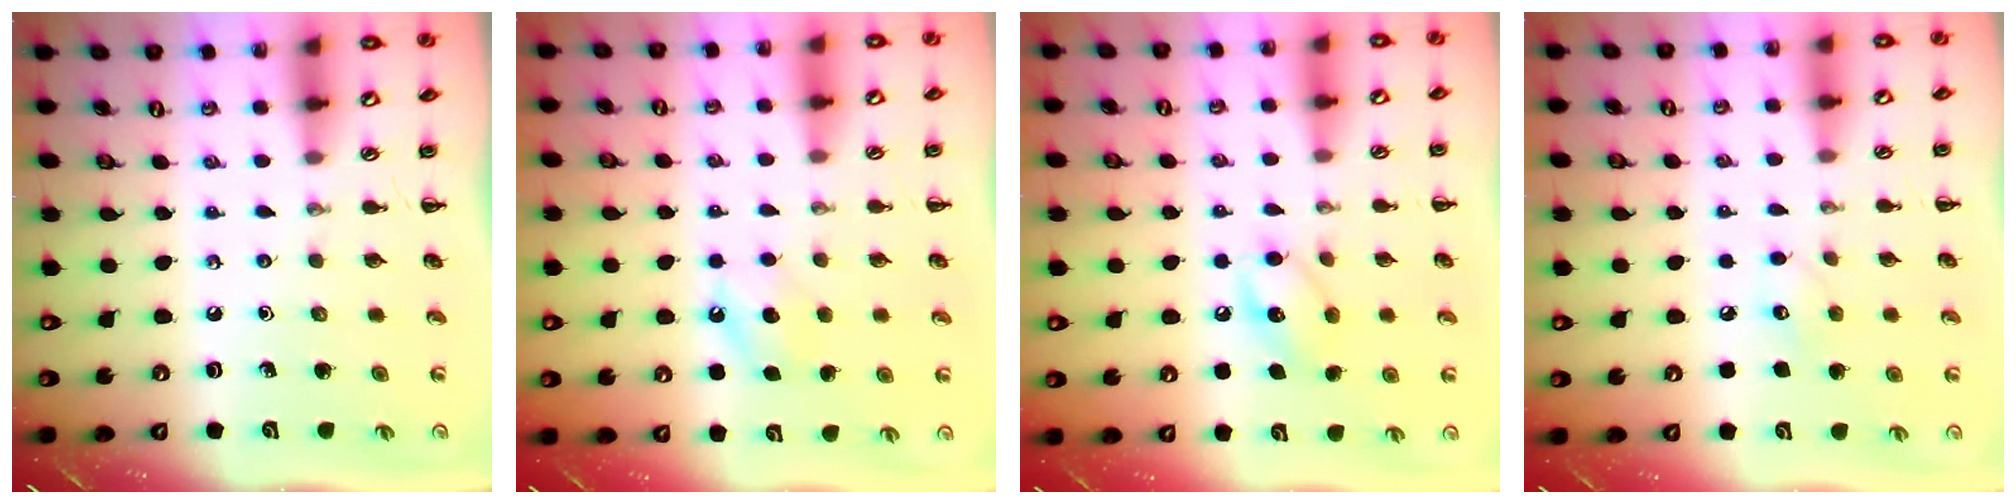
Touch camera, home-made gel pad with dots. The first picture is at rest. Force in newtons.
{"total": 7.2, "press": 7.0, "slide": 1.9}
{"total": 10.0, "press": 9.9, "slide": 0.9}
{"total": 6.6, "press": 6.4, "slide": 1.5}